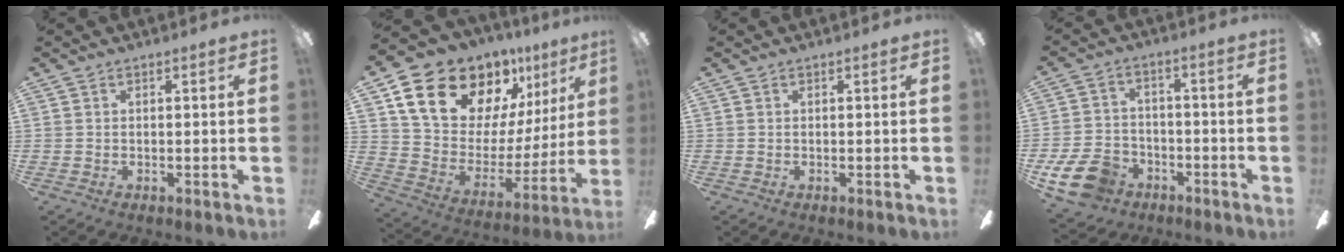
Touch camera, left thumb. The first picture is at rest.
{"total": 20.8, "force": [14.6, 11.7, 9.0], "torque": [-0.164, -0.090, 0.278]}
{"total": 0.0}
{"total": 11.9, "force": [-6.5, 8.0, 5.9], "torque": [-0.136, 0.040, -0.117]}